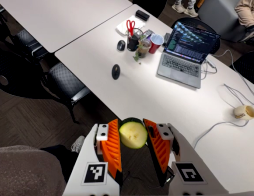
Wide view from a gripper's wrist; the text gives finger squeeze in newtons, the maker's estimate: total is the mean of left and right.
{"total": 8.6, "left": 7.9, "right": 9.3}